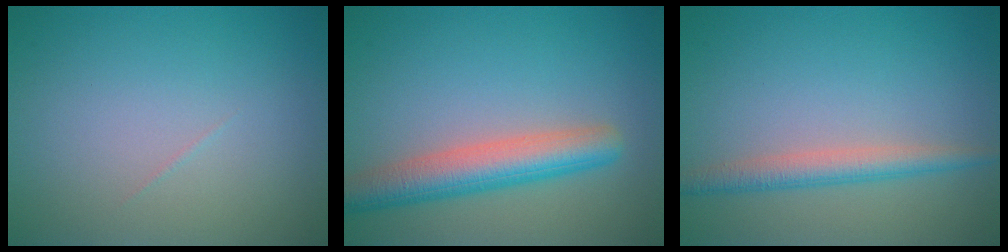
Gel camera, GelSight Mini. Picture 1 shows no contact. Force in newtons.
{"total": 5.4, "press": 5.4, "slide": 0.3}
{"total": 2.7, "press": 2.7, "slide": 0.1}